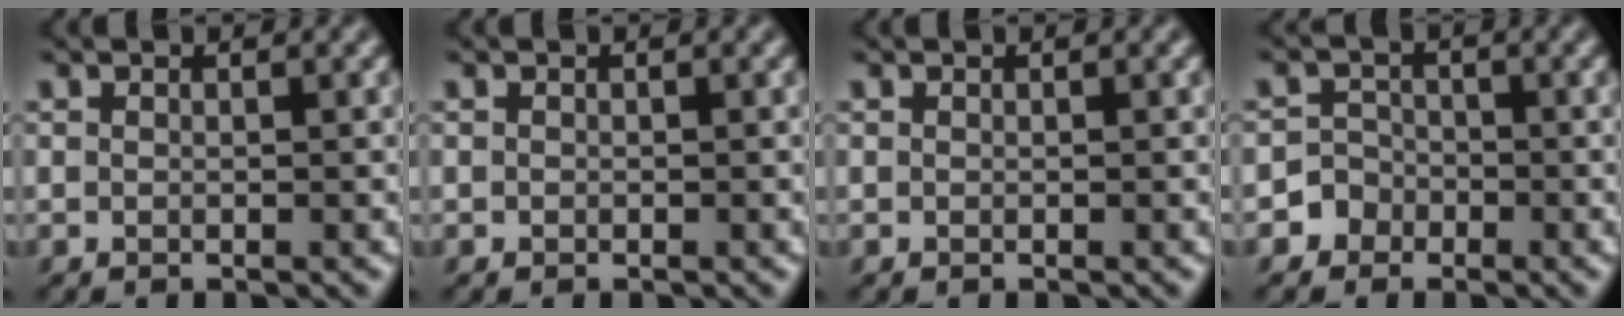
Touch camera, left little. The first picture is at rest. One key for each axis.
{"total": 0.0}
{"total": 0.0}
{"total": 3.1, "fx": -1.7, "fy": 2.6, "fz": -0.1, "tx": 0.036, "ty": 0.003, "tz": -0.038}